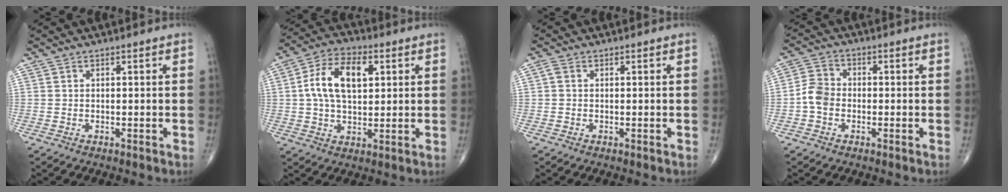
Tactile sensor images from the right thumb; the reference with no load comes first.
{"total": 12.2, "force": [2.6, 6.9, 9.7], "torque": [-0.168, 0.010, 0.042]}
{"total": 1.0, "force": [0.1, 0.7, 0.7], "torque": [-0.013, 0.001, -0.001]}
{"total": 4.8, "force": [-1.3, 3.7, 2.7], "torque": [-0.049, 0.016, -0.035]}